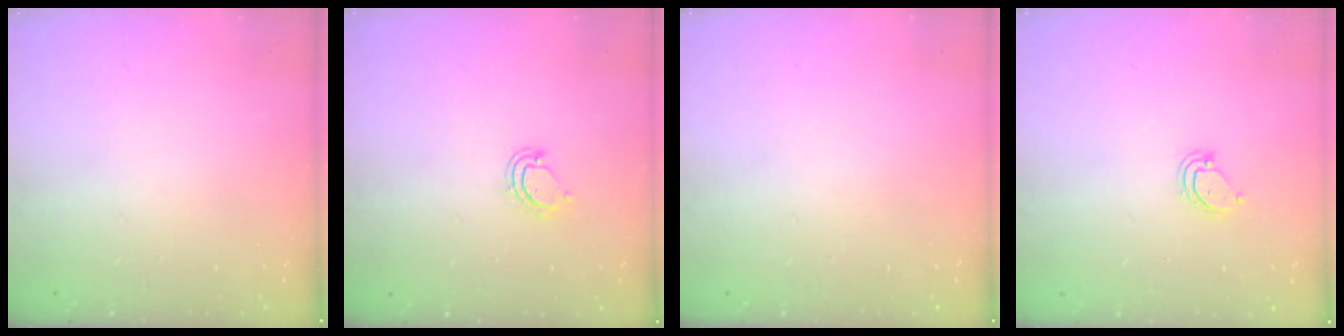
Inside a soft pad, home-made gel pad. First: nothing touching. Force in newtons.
{"total": 4.4, "press": 4.4, "slide": 0.2}
{"total": 0.0}
{"total": 3.4, "press": 3.4, "slide": 0.4}